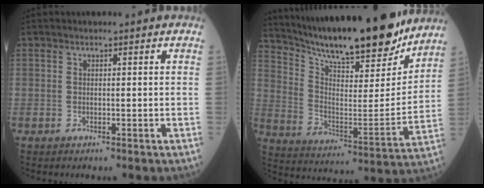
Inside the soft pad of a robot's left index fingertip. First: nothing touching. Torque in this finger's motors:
{"motor_torque": [0.47, -0.68, 0.98, 0.20]}